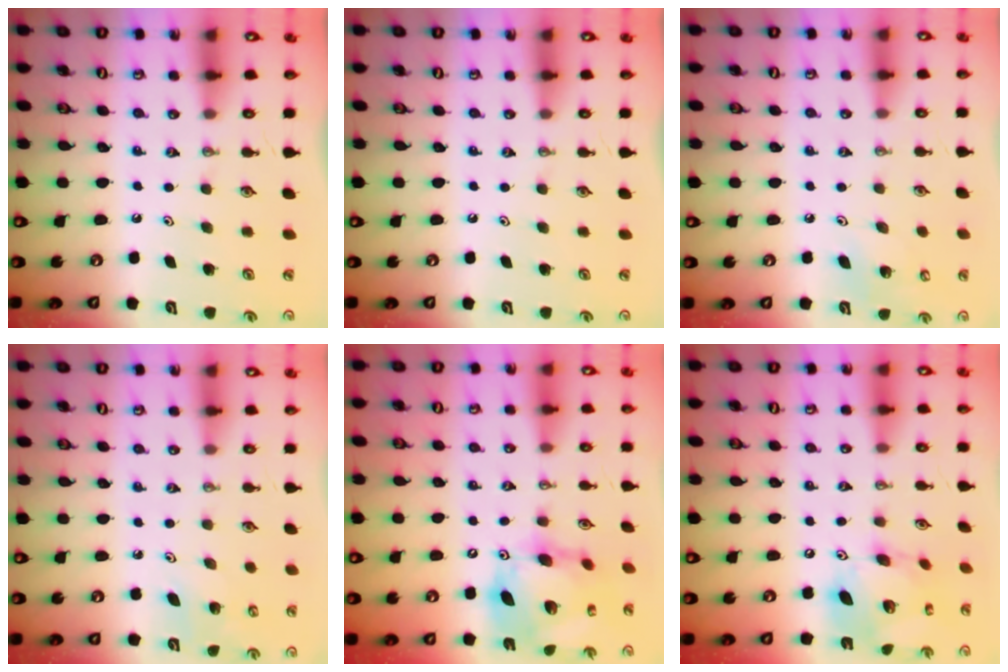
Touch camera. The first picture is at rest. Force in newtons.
{"total": 0.0}
{"total": 6.5, "press": 6.4, "slide": 1.5}
{"total": 3.9, "press": 3.9, "slide": 0.3}
{"total": 17.3, "press": 17.2, "slide": 1.8}
{"total": 16.5, "press": 16.4, "slide": 1.7}